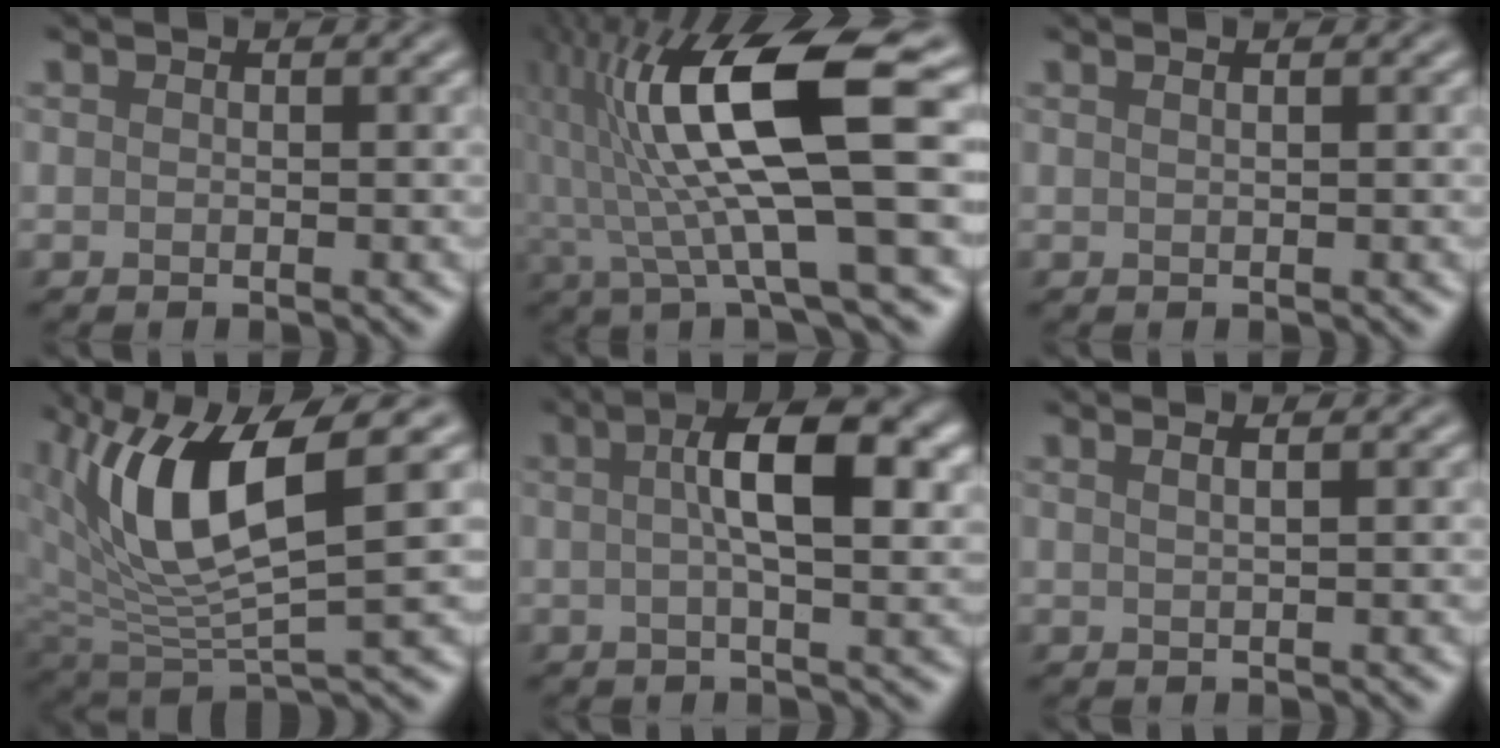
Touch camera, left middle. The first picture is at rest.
{"total": 11.5, "force": [1.0, 2.5, 11.2], "torque": [-0.215, 0.010, 0.026]}
{"total": 1.8, "force": [0.8, 1.0, 1.2], "torque": [0.004, 0.004, -0.012]}
{"total": 8.6, "force": [2.5, 3.2, 7.6], "torque": [-0.161, -0.012, 0.053]}
{"total": 6.6, "force": [1.1, 1.7, 6.3], "torque": [-0.085, 0.012, 0.016]}
{"total": 2.8, "force": [1.4, 1.4, 2.0], "torque": [0.000, 0.018, -0.012]}